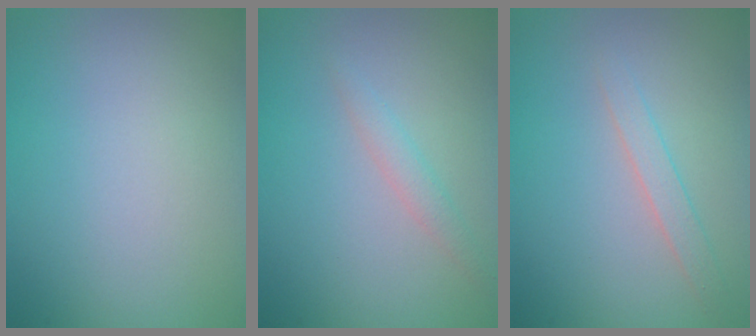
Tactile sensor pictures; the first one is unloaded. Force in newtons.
{"total": 2.0, "press": 2.0, "slide": 0.2}
{"total": 1.4, "press": 1.3, "slide": 0.1}